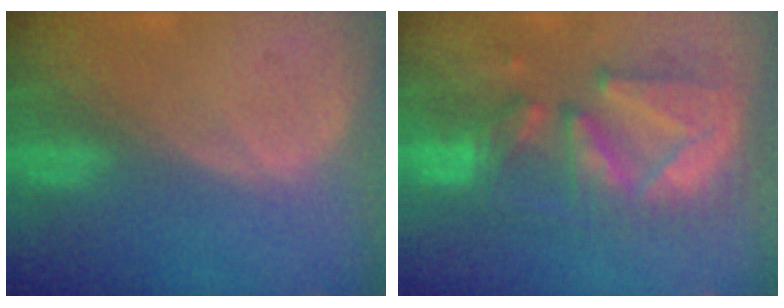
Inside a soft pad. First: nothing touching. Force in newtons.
{"total": 11.2, "press": 10.7, "slide": 3.2}